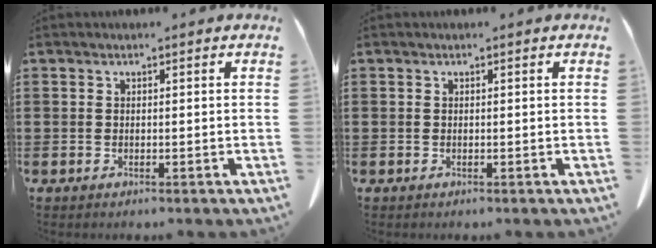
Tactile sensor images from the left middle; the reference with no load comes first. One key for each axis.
{"total": 0.0}